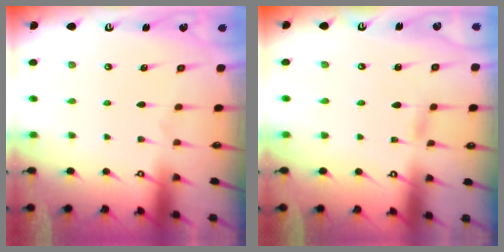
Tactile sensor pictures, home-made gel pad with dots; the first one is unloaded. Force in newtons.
{"total": 2.2, "press": 2.2, "slide": 0.3}